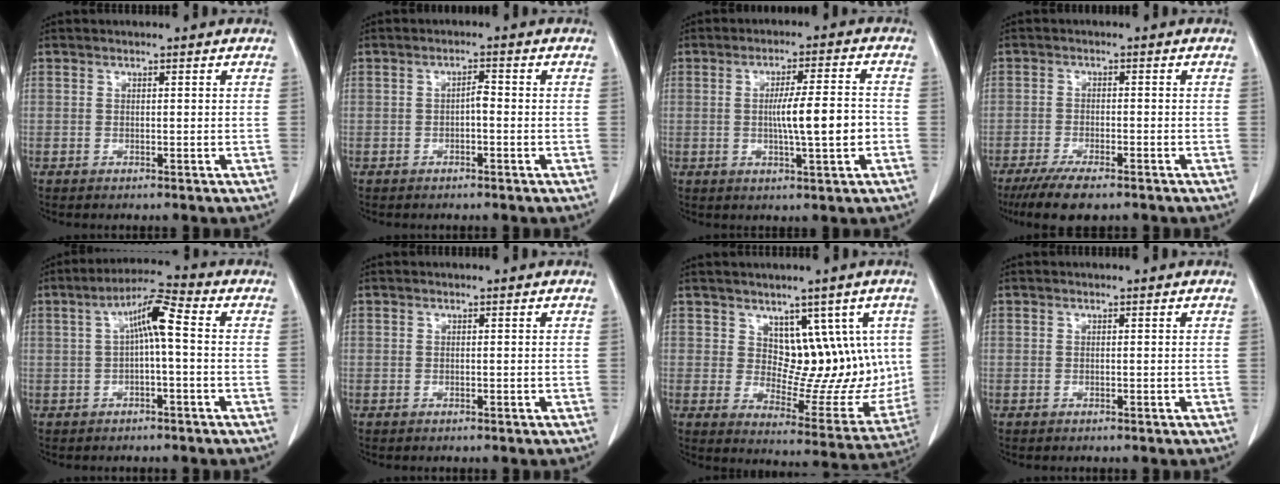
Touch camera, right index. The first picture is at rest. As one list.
[{"total": 1.6, "force": [-0.4, 0.5, 1.5], "torque": [-0.022, 0.004, -0.008]}, {"total": 7.8, "force": [-1.0, 0.3, 7.7], "torque": [-0.126, 0.002, -0.016]}, {"total": 7.0, "force": [-5.3, 1.7, 4.3], "torque": [-0.072, -0.014, -0.087]}, {"total": 6.5, "force": [0.5, 0.8, 6.4], "torque": [-0.112, 0.025, 0.008]}, {"total": 0.0}, {"total": 11.9, "force": [3.8, 7.0, 8.9], "torque": [-0.090, 0.007, 0.071]}, {"total": 0.0}]